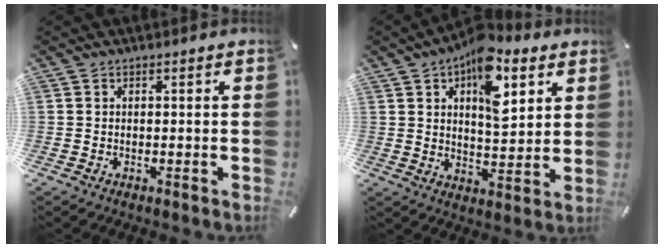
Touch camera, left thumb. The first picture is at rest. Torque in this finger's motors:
{"motor_torque": [2.36, 1.93, 0.41, -0.30, 0.22]}